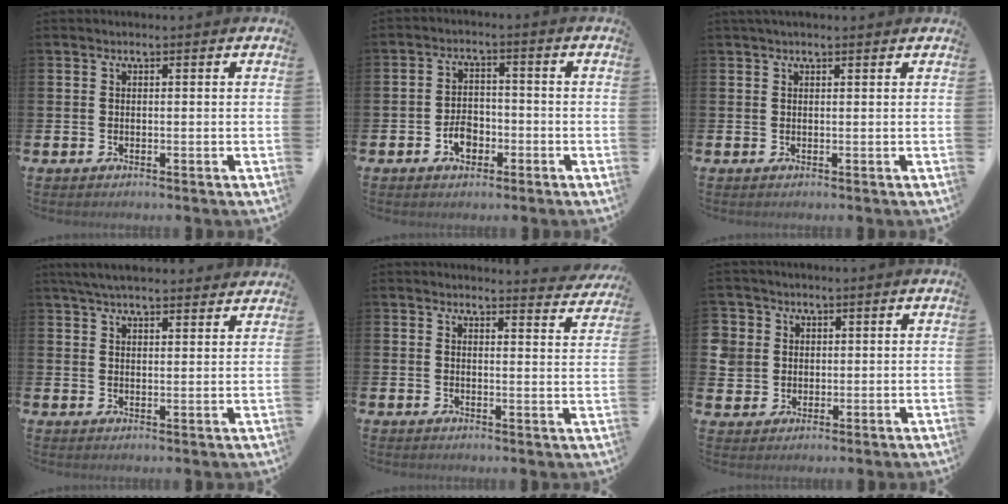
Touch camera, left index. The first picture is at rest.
{"total": 3.8, "force": [-1.7, 2.7, 2.1], "torque": [-0.033, 0.002, -0.035]}
{"total": 0.9, "force": [0.8, 0.1, 0.4], "torque": [-0.001, -0.002, 0.012]}
{"total": 4.9, "force": [4.7, 0.8, 1.4], "torque": [-0.037, -0.013, 0.086]}
{"total": 3.3, "force": [3.3, 0.0, 0.0], "torque": [0.010, -0.027, 0.056]}
{"total": 4.0, "force": [1.6, 3.6, 0.0], "torque": [-0.008, 0.006, 0.024]}